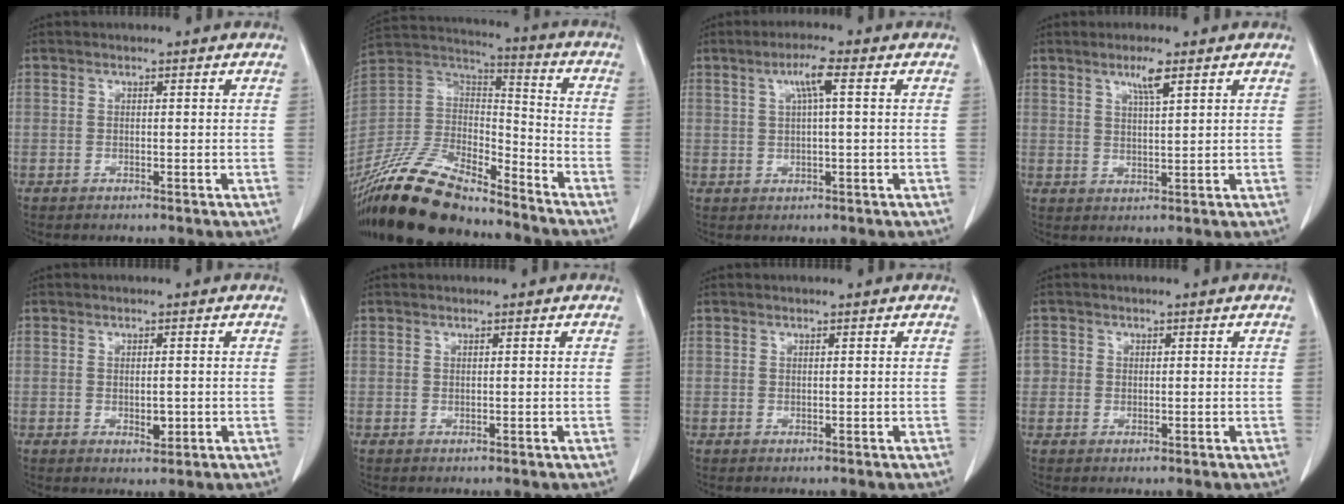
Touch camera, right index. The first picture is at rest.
{"total": 22.9, "force": [-19.0, 6.8, 10.8], "torque": [-0.249, -0.014, -0.354]}
{"total": 4.3, "force": [1.4, 0.1, 4.0], "torque": [-0.075, 0.005, 0.026]}
{"total": 4.0, "force": [2.3, 0.4, 3.2], "torque": [-0.060, -0.003, 0.042]}
{"total": 2.5, "force": [-0.3, 1.1, 2.2], "torque": [-0.039, -0.004, 0.000]}
{"total": 0.0}
{"total": 0.0}
{"total": 2.8, "force": [0.3, 2.7, 0.7], "torque": [-0.007, 0.004, 0.005]}